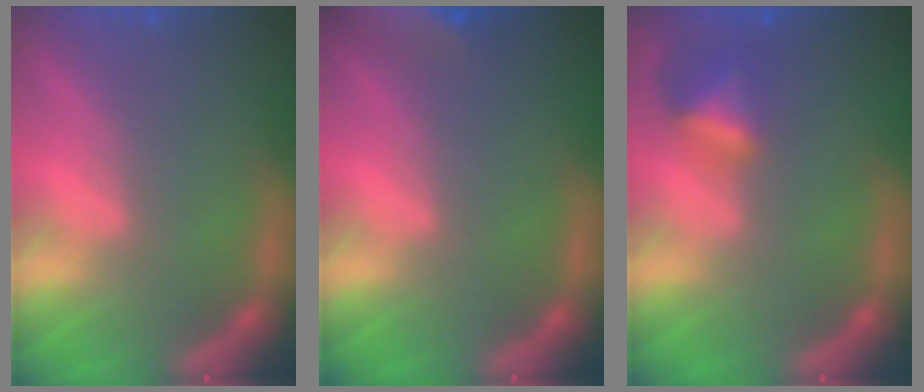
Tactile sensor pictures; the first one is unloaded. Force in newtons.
{"total": 8.0}
{"total": 2.9}